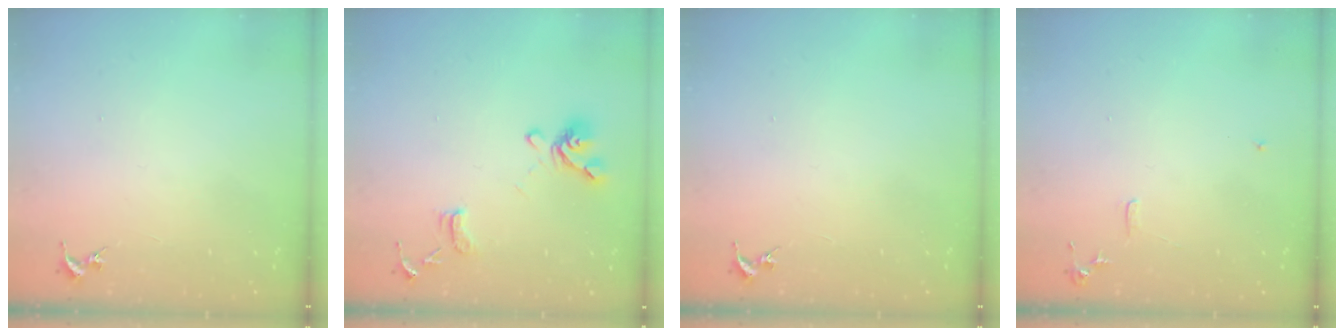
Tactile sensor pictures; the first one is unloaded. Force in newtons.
{"total": 13.1, "press": 13.0, "slide": 1.4}
{"total": 0.0}
{"total": 6.0, "press": 6.0, "slide": 0.7}